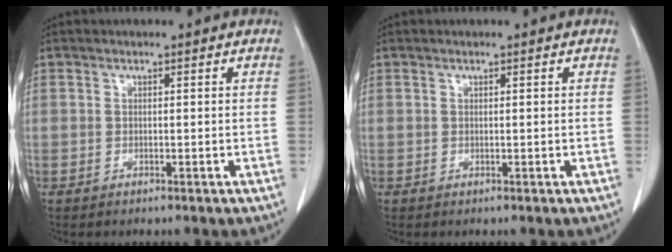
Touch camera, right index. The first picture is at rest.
{"total": 0.0}